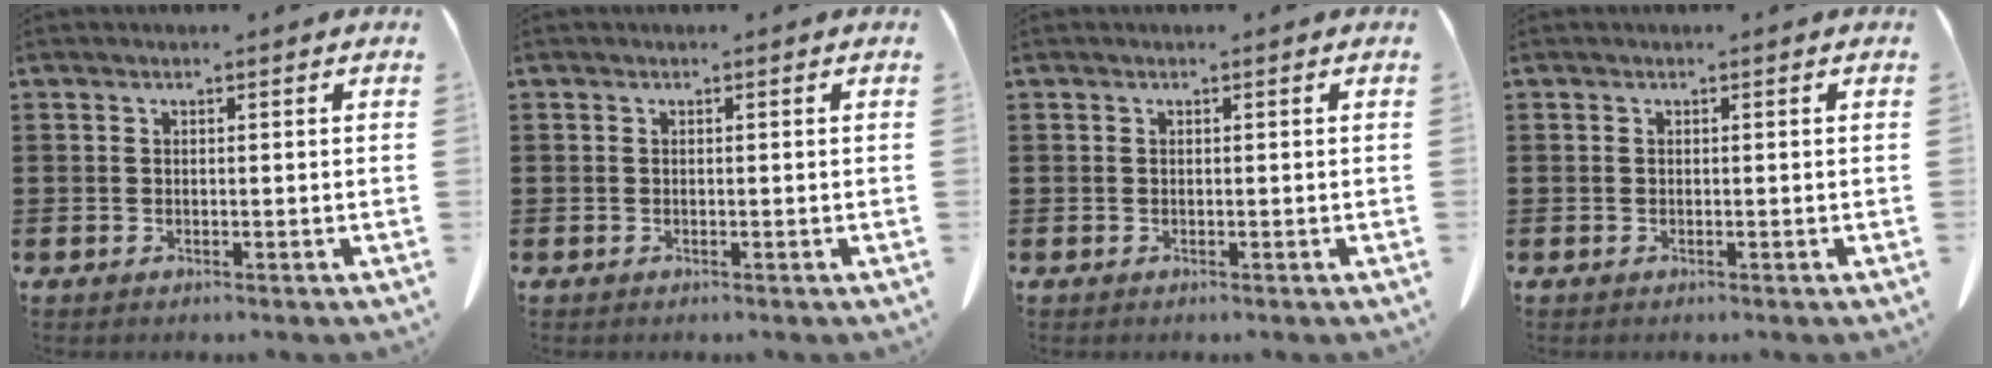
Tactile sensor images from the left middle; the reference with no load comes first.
{"total": 0.0}
{"total": 0.0}
{"total": 0.0}